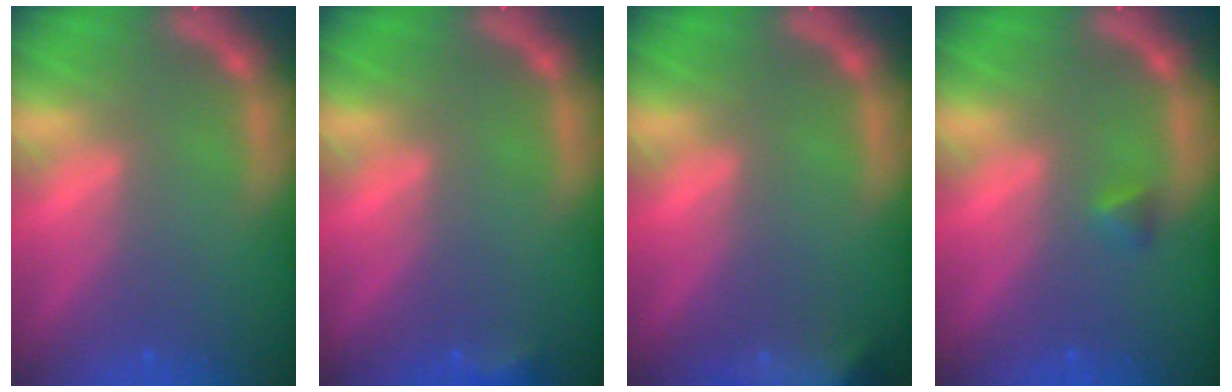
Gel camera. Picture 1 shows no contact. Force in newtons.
{"total": 1.4}
{"total": 9.5}
{"total": 0.9}